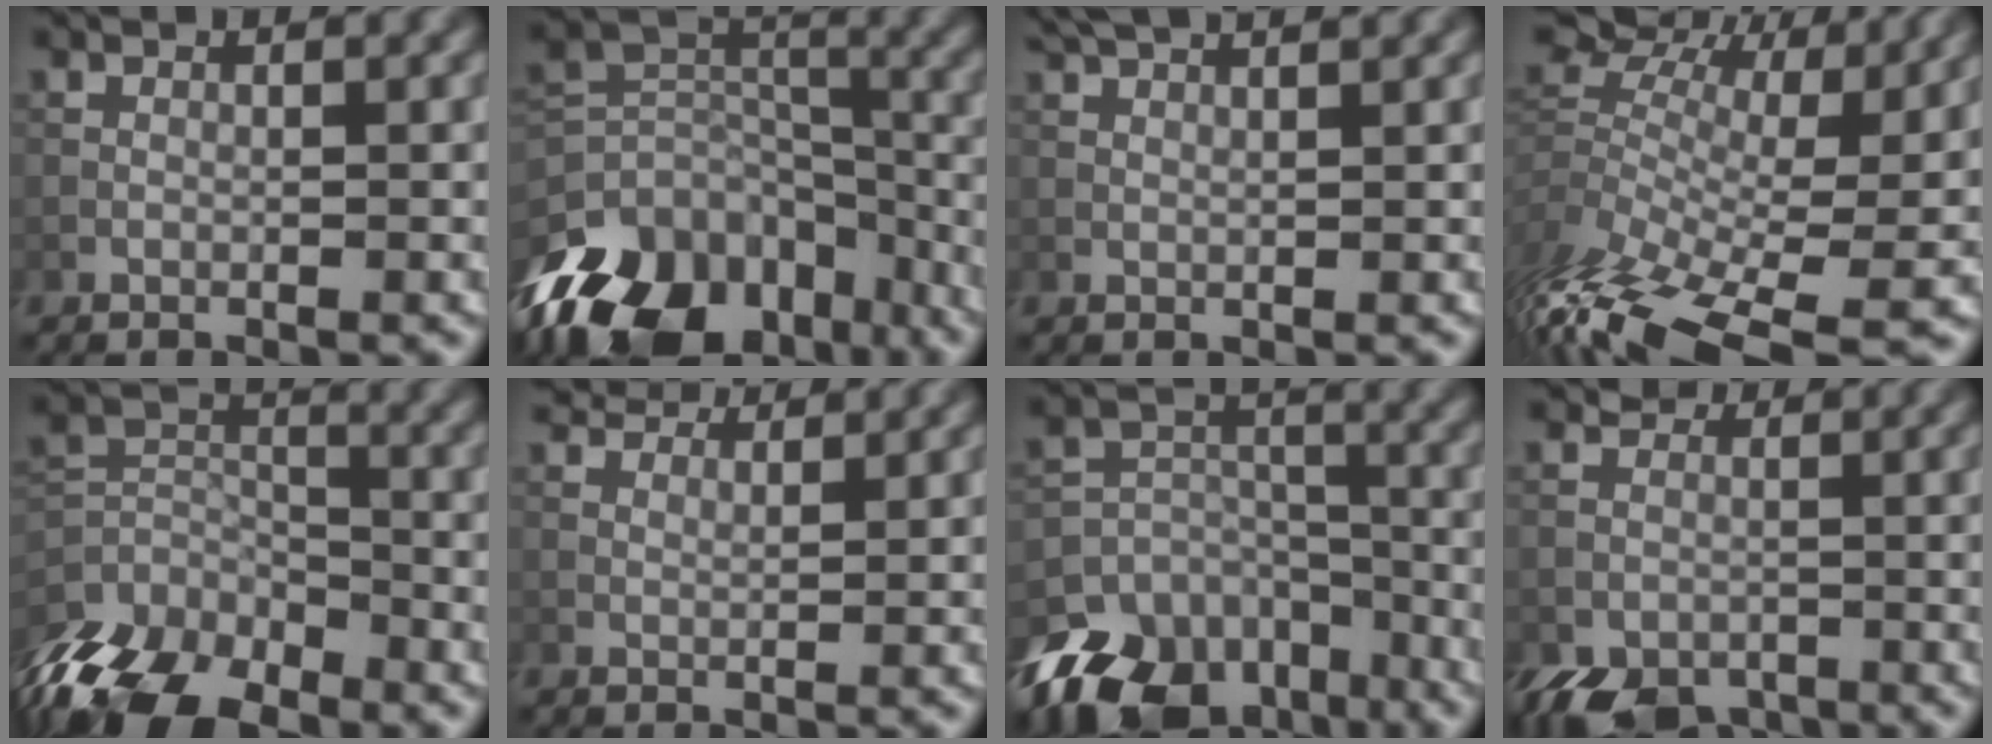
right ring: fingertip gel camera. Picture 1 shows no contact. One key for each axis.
{"total": 15.6, "fx": -11.2, "fy": 8.5, "fz": 6.9, "tx": -0.163, "ty": -0.003, "tz": -0.179}
{"total": 4.6, "fx": 3.5, "fy": 1.4, "fz": 2.7, "tx": -0.034, "ty": 0.021, "tz": 0.029}
{"total": 10.4, "fx": -2.2, "fy": 5.1, "fz": 8.8, "tx": -0.189, "ty": 0.016, "tz": -0.024}
{"total": 10.3, "fx": -8.2, "fy": 4.2, "fz": 4.6, "tx": -0.100, "ty": -0.013, "tz": -0.157}
{"total": 5.8, "fx": 5.0, "fy": 1.8, "fz": 2.3, "tx": -0.062, "ty": 0.001, "tz": 0.083}
{"total": 14.1, "fx": -9.8, "fy": 9.1, "fz": 4.6, "tx": -0.111, "ty": -0.024, "tz": -0.149}
{"total": 5.6, "fx": -2.6, "fy": 4.3, "fz": 2.5, "tx": -0.049, "ty": -0.017, "tz": -0.041}